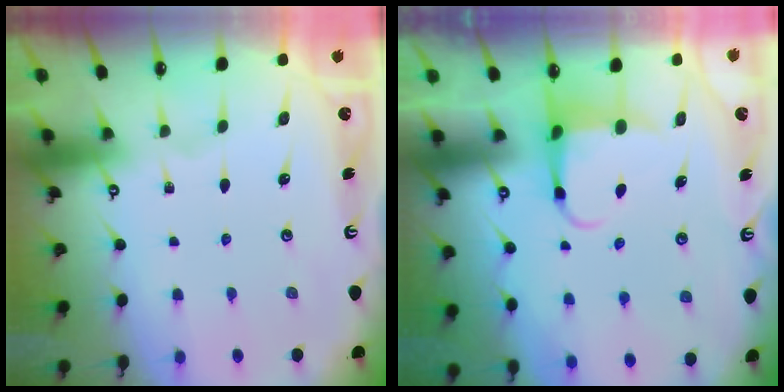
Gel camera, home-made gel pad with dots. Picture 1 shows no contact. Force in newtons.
{"total": 4.0, "press": 4.0, "slide": 0.5}